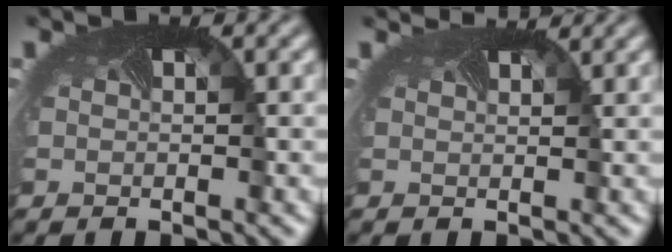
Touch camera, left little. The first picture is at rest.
{"total": 1.4, "force": [1.3, -0.2, 0.0], "torque": [-0.002, 0.000, 0.019]}